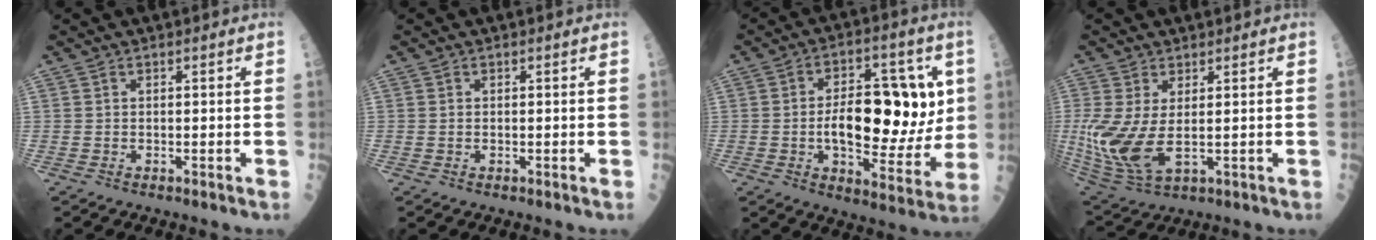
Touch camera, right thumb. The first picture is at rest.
{"total": 0.0}
{"total": 18.4, "force": [1.1, 9.5, 15.8], "torque": [-0.193, 0.003, 0.023]}
{"total": 11.8, "force": [0.0, 5.5, 10.4], "torque": [-0.248, -0.016, 0.016]}